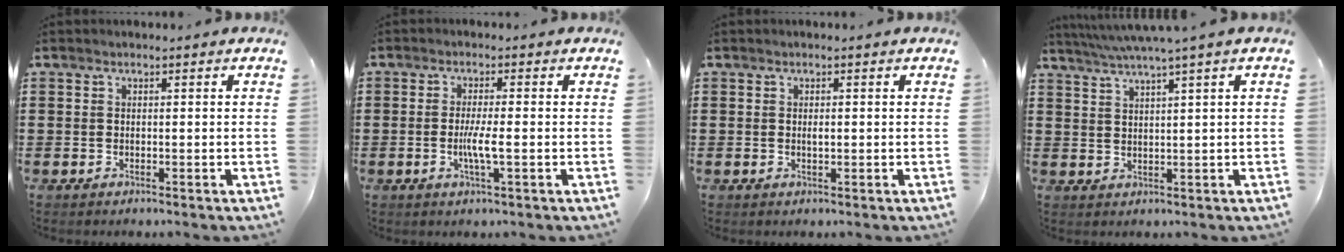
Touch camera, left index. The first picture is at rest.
{"total": 4.0, "force": [-0.7, 0.3, 4.0], "torque": [-0.078, -0.006, -0.017]}
{"total": 1.0, "force": [0.1, 0.3, 0.9], "torque": [-0.020, 0.000, 0.001]}
{"total": 3.2, "force": [2.2, -0.8, 2.2], "torque": [-0.047, -0.010, 0.034]}